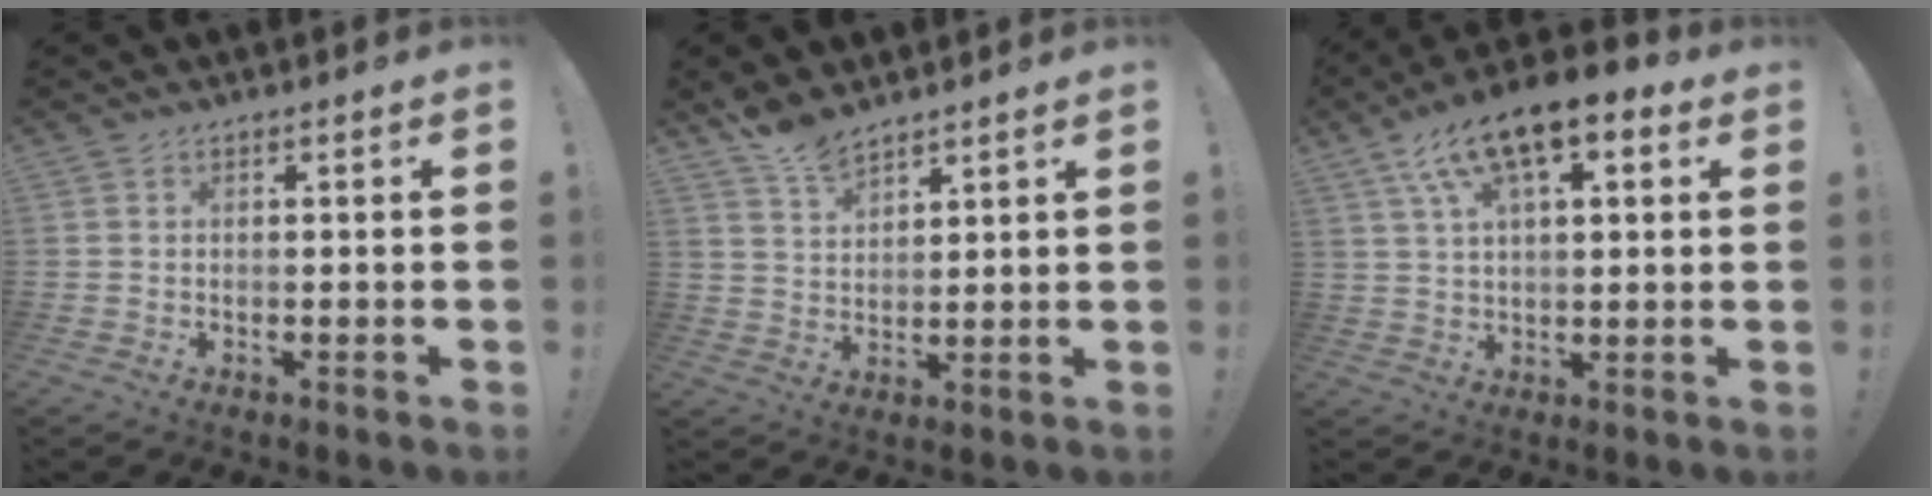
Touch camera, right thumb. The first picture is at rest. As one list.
[{"total": 6.9, "force": [5.9, 2.2, 2.6], "torque": [-0.047, -0.040, 0.111]}, {"total": 13.1, "force": [7.6, 5.1, 9.5], "torque": [-0.168, -0.030, 0.135]}]